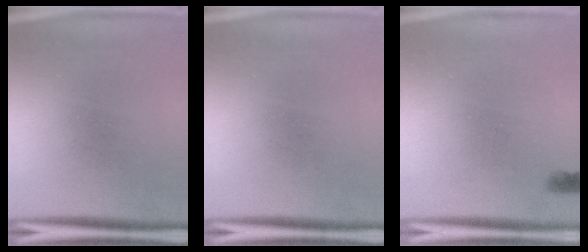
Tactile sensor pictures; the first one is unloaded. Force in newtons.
{"total": 0.0}
{"total": 0.7}